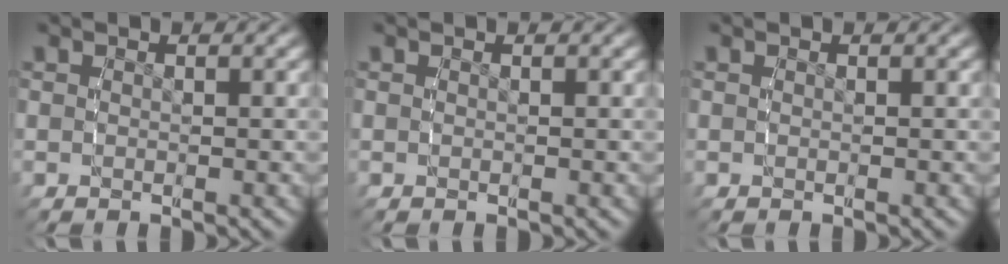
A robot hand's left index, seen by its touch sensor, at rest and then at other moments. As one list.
[{"total": 0.0}, {"total": 0.0}]